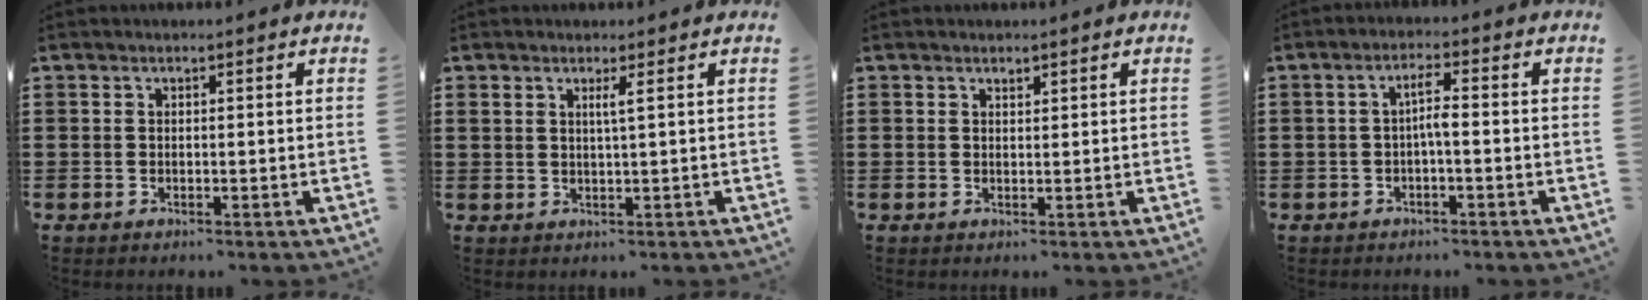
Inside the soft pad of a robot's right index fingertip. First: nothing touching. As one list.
[{"total": 5.5, "force": [2.8, 4.4, 1.7], "torque": [-0.071, 0.011, 0.051]}, {"total": 0.8, "force": [0.7, 0.4, 0.1], "torque": [-0.003, 0.002, 0.013]}, {"total": 3.1, "force": [-0.6, 0.6, 3.0], "torque": [-0.056, 0.006, -0.014]}]